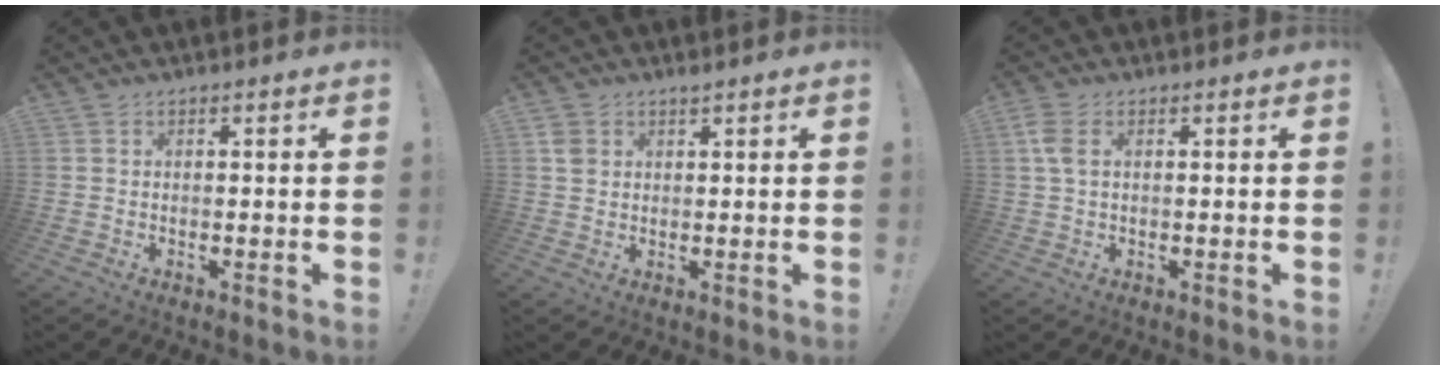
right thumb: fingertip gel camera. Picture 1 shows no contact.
{"total": 2.5, "force": [1.6, 1.6, 1.1], "torque": [-0.008, -0.008, 0.029]}
{"total": 4.3, "force": [1.3, 1.9, 3.6], "torque": [-0.085, 0.002, 0.020]}